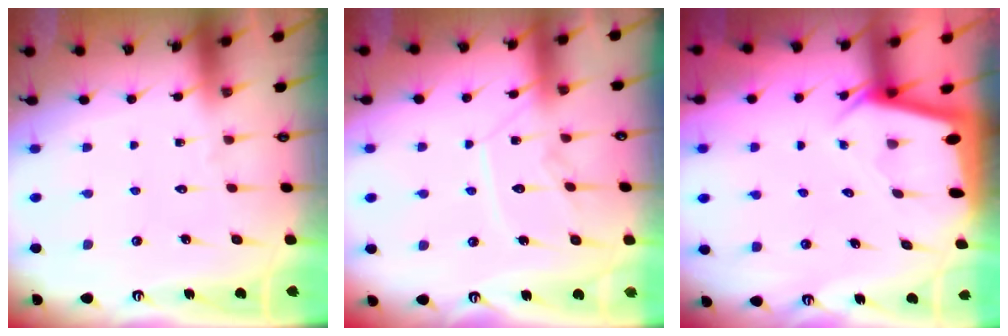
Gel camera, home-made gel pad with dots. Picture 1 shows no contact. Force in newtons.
{"total": 9.9, "press": 9.9, "slide": 0.1}
{"total": 2.4, "press": 2.4, "slide": 0.1}